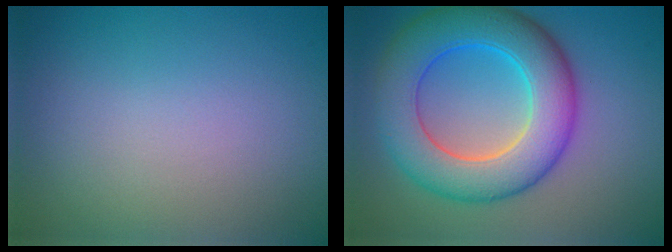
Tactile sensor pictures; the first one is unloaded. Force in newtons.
{"total": 8.8, "press": 8.8, "slide": 0.3}